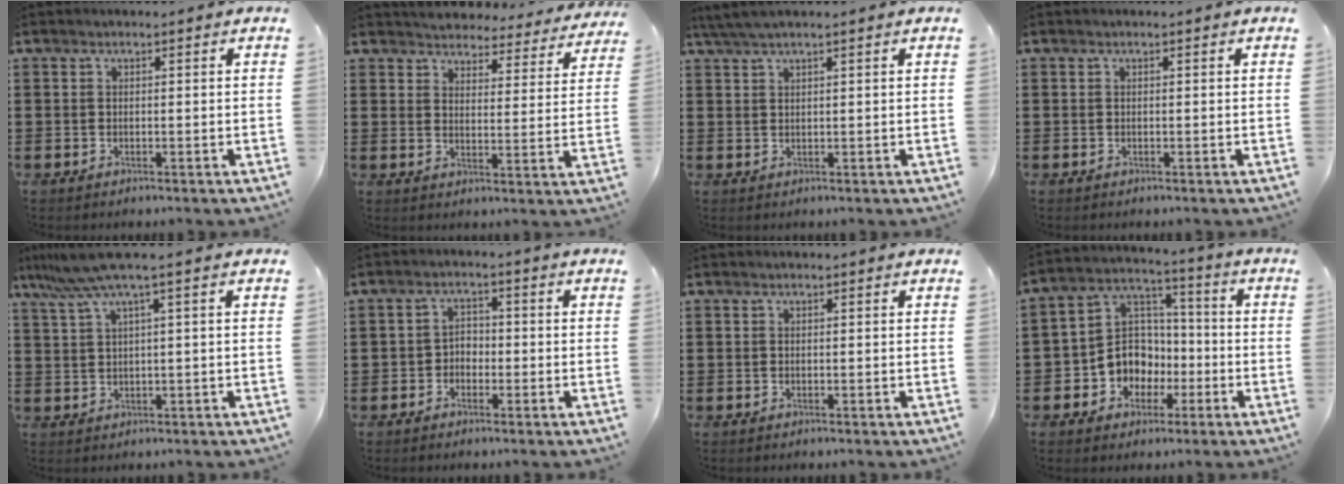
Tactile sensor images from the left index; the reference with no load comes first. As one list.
[{"total": 4.1, "force": [4.1, 0.3, -0.2], "torque": [-0.022, -0.031, 0.069]}, {"total": 2.1, "force": [1.4, 0.0, 1.5], "torque": [-0.030, 0.001, 0.026]}, {"total": 0.0}, {"total": 5.5, "force": [2.6, -0.5, 4.8], "torque": [-0.114, -0.016, 0.041]}, {"total": 2.3, "force": [-1.5, 1.6, 0.7], "torque": [-0.018, 0.009, -0.035]}, {"total": 0.0}, {"total": 8.3, "force": [-2.9, 7.6, 1.8], "torque": [-0.069, 0.013, -0.055]}]